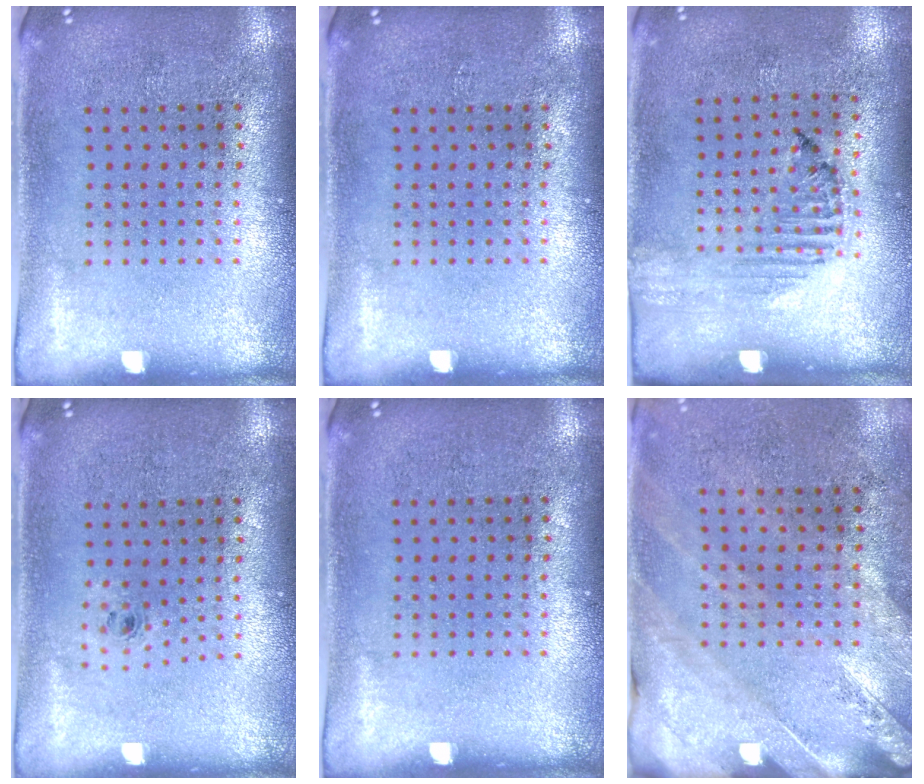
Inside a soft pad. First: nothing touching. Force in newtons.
{"total": 0.0}
{"total": 1.2, "press": 1.1, "slide": 0.4}
{"total": 0.7, "press": 0.3, "slide": 0.6}
{"total": 0.0}
{"total": 2.4, "press": 2.0, "slide": 1.3}